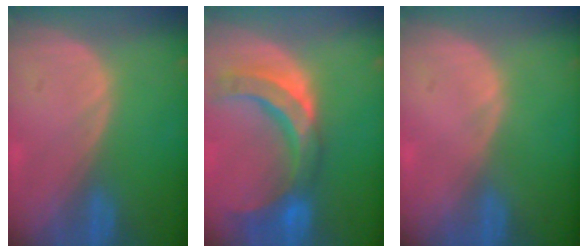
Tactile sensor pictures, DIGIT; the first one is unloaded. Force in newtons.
{"total": 11.0, "press": 9.5, "slide": 5.6}
{"total": 0.0}